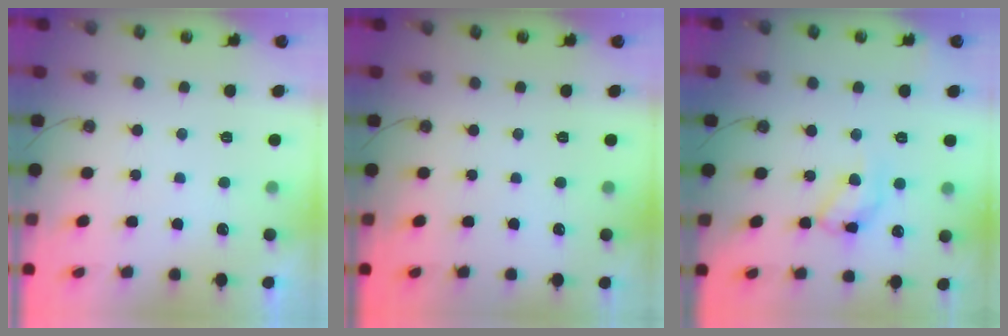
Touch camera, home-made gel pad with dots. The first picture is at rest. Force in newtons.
{"total": 0.0}
{"total": 12.3, "press": 12.3, "slide": 0.3}